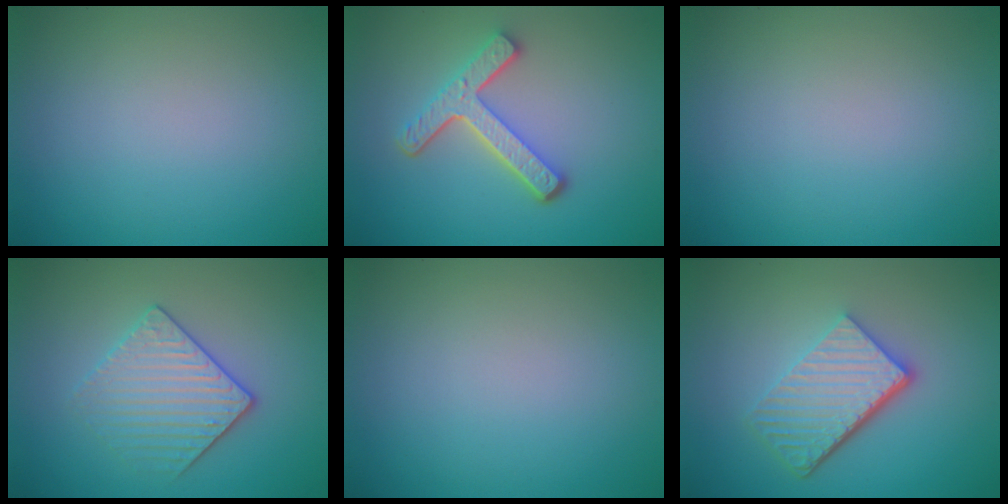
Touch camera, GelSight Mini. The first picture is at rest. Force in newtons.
{"total": 4.7, "press": 3.5, "slide": 3.2}
{"total": 0.0}
{"total": 3.4, "press": 3.2, "slide": 1.0}
{"total": 0.0}
{"total": 5.7, "press": 4.0, "slide": 4.1}